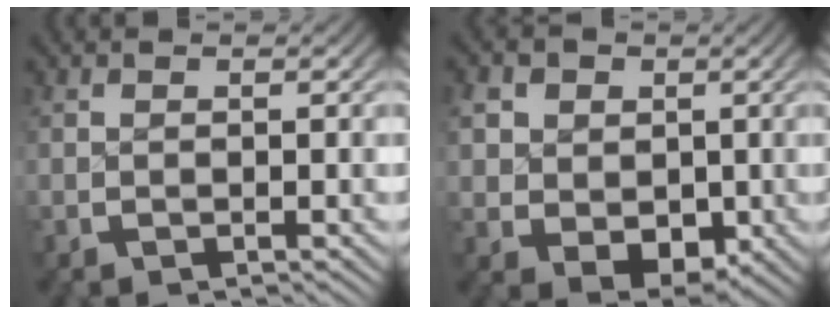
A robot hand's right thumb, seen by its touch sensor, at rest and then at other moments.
{"total": 7.5, "force": [0.2, 6.1, 4.4], "torque": [-0.101, -0.037, 0.021]}